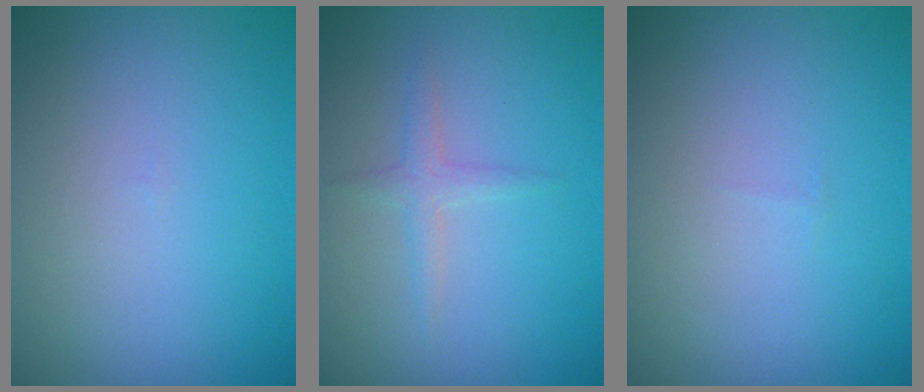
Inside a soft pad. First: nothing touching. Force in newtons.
{"total": 1.9, "press": 1.9, "slide": 0.1}
{"total": 0.0}